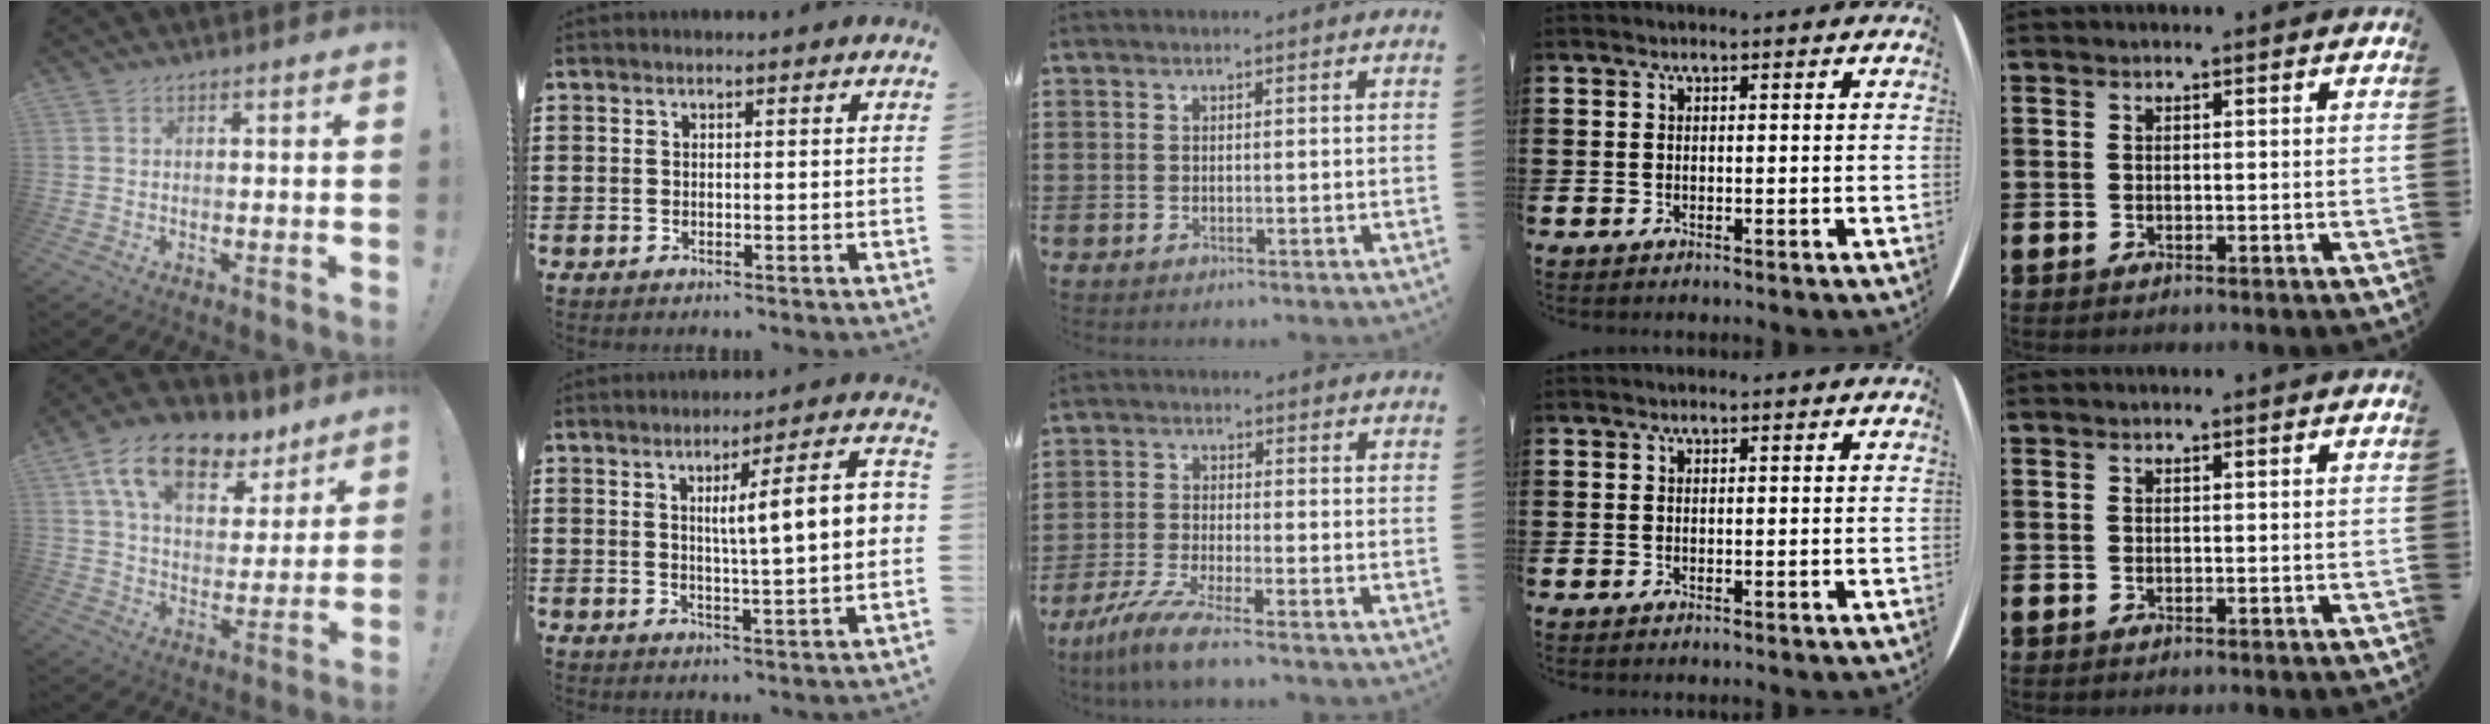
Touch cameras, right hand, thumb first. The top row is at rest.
{"thumb": {"total": 16.8, "force": [10.1, 9.1, 9.9], "torque": [-0.168, -0.051, 0.180]}, "index": {"total": 9.0, "force": [1.6, 0.9, 8.9], "torque": [-0.147, -0.001, 0.016]}, "middle": {"total": 5.6, "force": [-4.4, -0.1, 3.5], "torque": [-0.093, -0.027, -0.089]}}